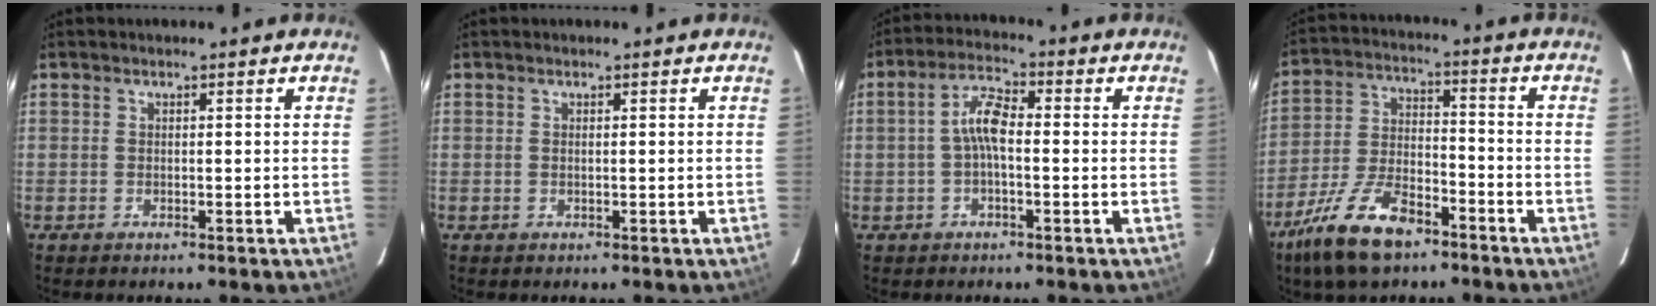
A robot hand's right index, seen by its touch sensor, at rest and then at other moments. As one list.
[{"total": 0.0}, {"total": 5.2, "force": [-0.7, 1.9, 4.8], "torque": [-0.099, 0.018, -0.016]}, {"total": 14.4, "force": [-9.9, 5.8, 8.7], "torque": [-0.194, -0.012, -0.180]}]